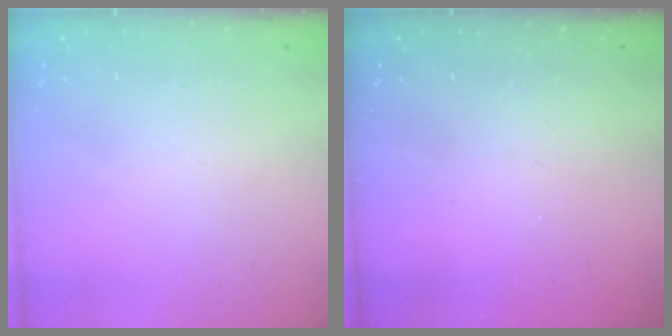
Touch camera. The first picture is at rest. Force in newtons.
{"total": 0.0}